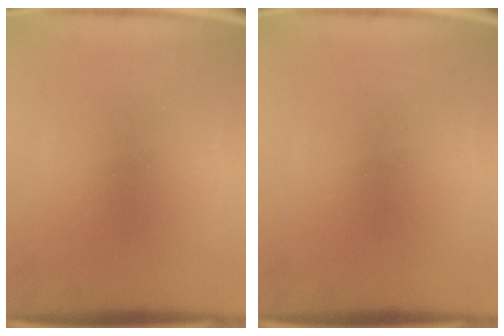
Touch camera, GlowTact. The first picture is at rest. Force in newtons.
{"total": 0.0}